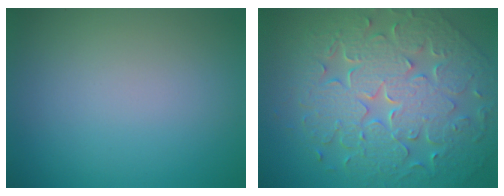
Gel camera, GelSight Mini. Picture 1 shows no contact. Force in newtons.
{"total": 9.5, "press": 6.7, "slide": 6.7}